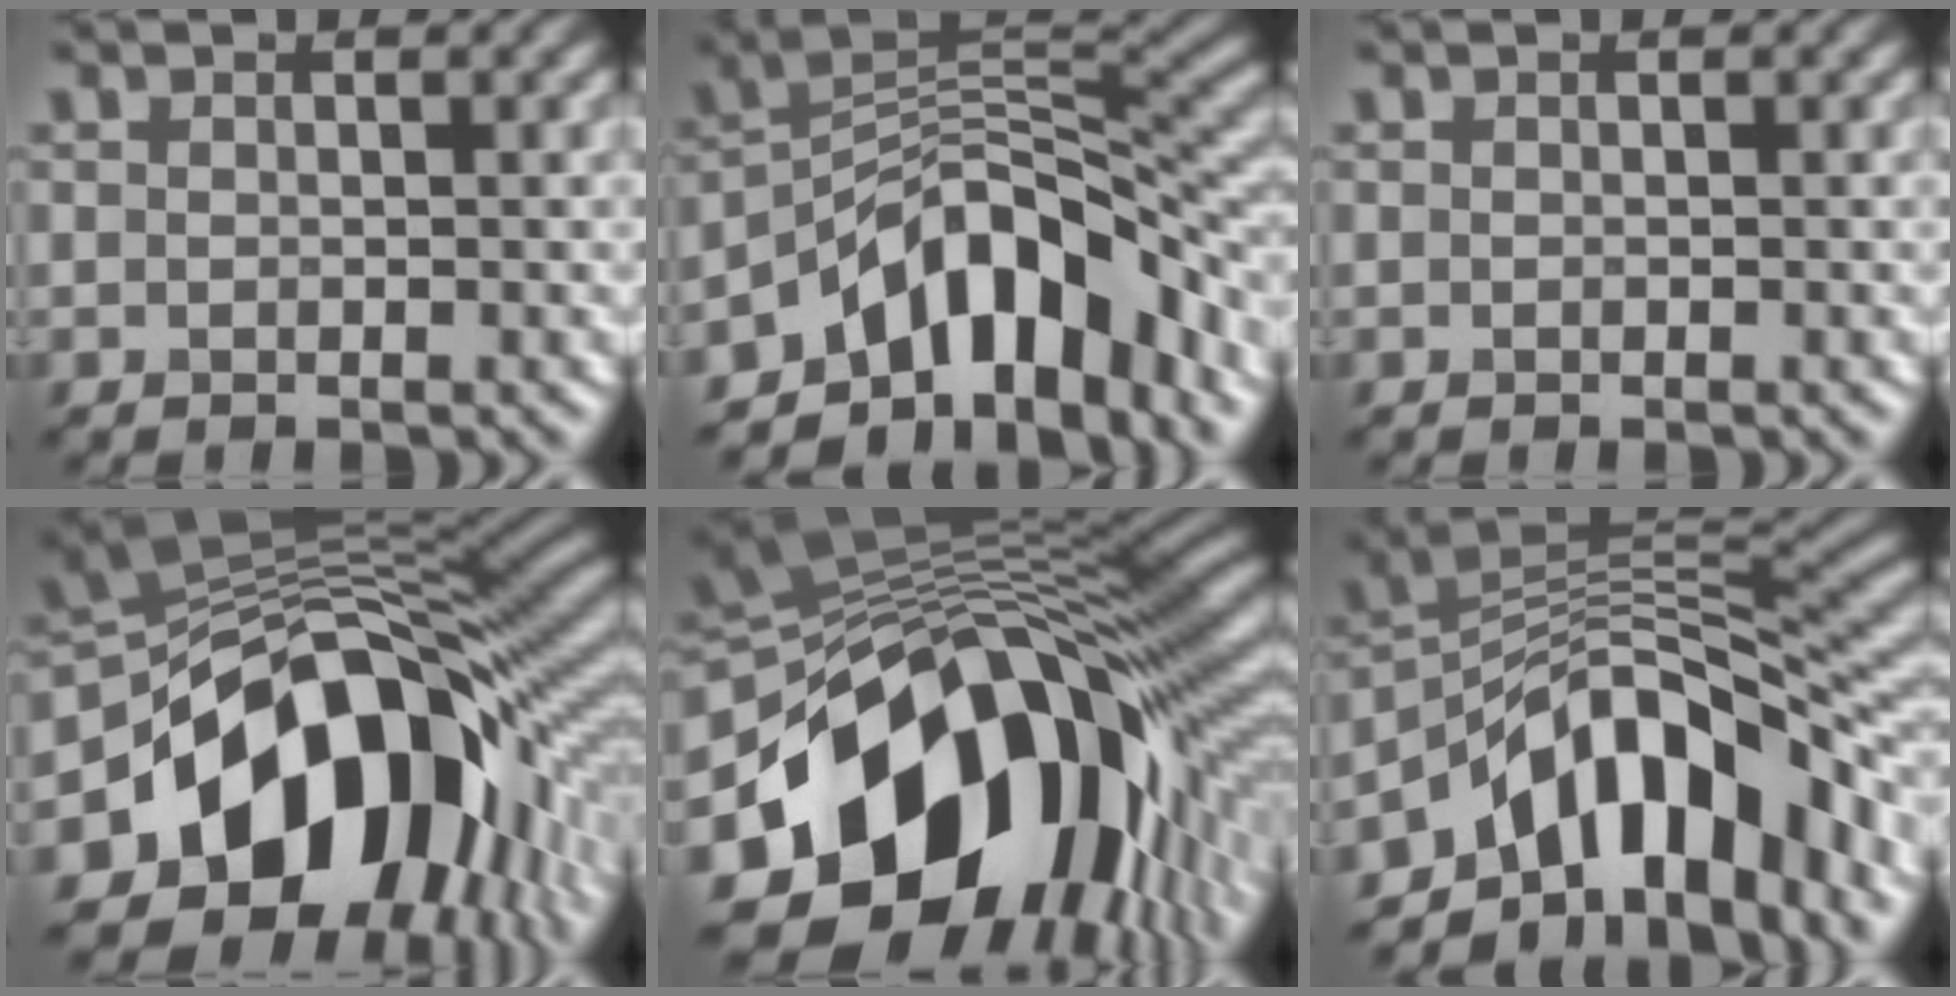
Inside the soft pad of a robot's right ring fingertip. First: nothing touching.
{"total": 10.2, "force": [-6.0, 4.7, 6.8], "torque": [-0.081, 0.014, -0.116]}
{"total": 0.0}
{"total": 14.4, "force": [-4.9, 10.0, 9.0], "torque": [-0.126, 0.001, -0.091]}
{"total": 17.5, "force": [-5.4, 12.0, 11.5], "torque": [-0.199, -0.023, -0.079]}
{"total": 11.3, "force": [-5.7, 5.7, 7.8], "torque": [-0.101, 0.016, -0.110]}